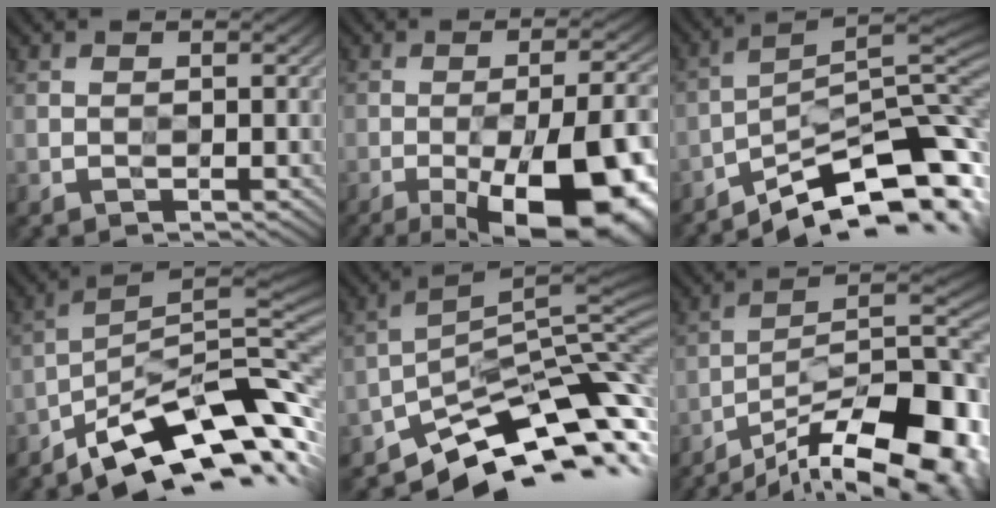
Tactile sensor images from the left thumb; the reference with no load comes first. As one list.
[{"total": 18.1, "force": [-8.0, 6.2, 15.0], "torque": [-0.202, 0.001, -0.114]}, {"total": 11.7, "force": [-8.3, 2.7, 7.7], "torque": [-0.126, -0.002, -0.144]}, {"total": 13.1, "force": [-8.3, 3.7, 9.4], "torque": [-0.164, 0.002, -0.151]}, {"total": 12.6, "force": [-8.0, 4.5, 8.6], "torque": [-0.143, 0.006, -0.148]}, {"total": 18.9, "force": [-12.8, 5.6, 12.8], "torque": [-0.166, -0.002, -0.200]}]